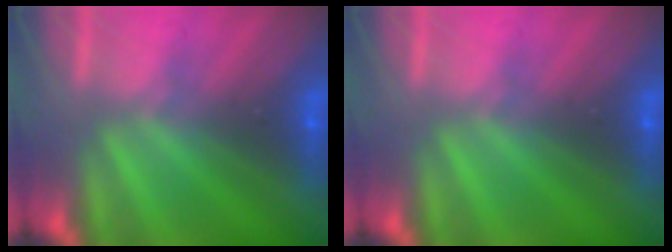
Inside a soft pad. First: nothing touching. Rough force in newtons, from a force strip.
{"total": 0.0}